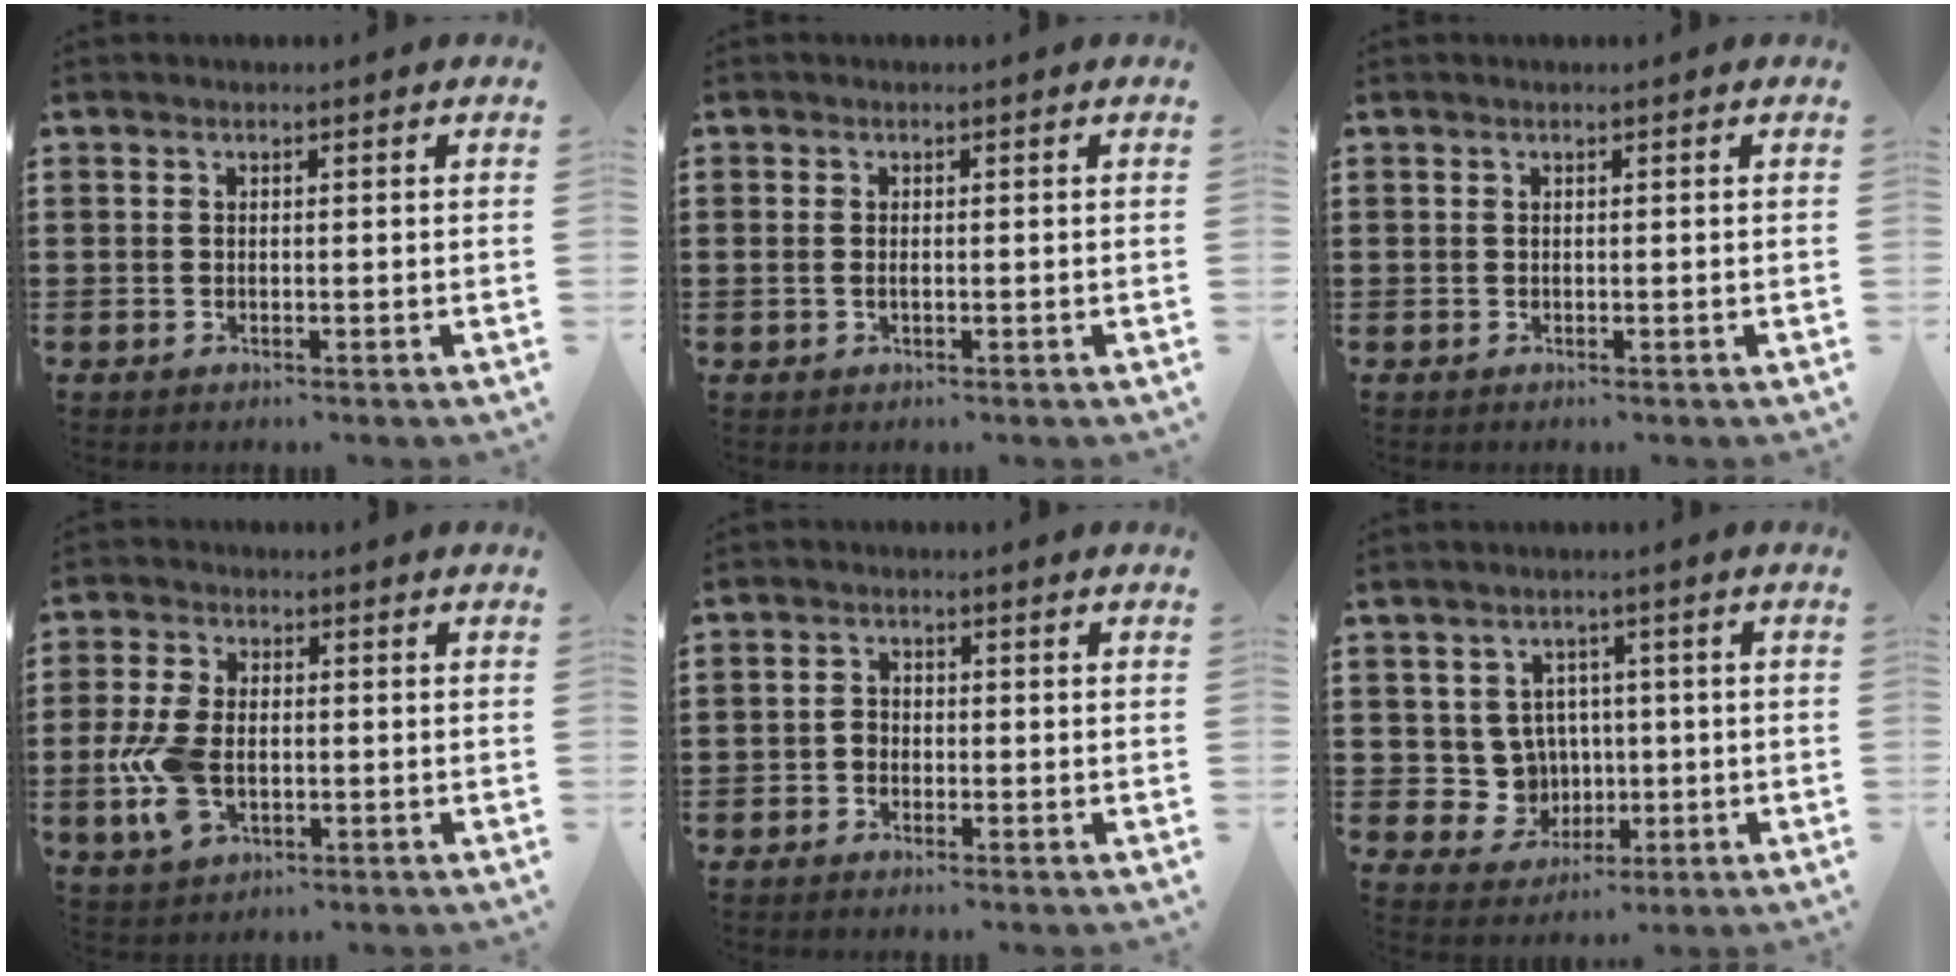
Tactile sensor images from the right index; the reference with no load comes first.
{"total": 0.9, "force": [-0.3, 0.4, 0.8], "torque": [-0.018, -0.002, -0.005]}
{"total": 0.0}
{"total": 7.6, "force": [-1.4, 4.3, 6.1], "torque": [-0.154, -0.008, -0.031]}
{"total": 1.4, "force": [-0.9, 1.0, 0.5], "torque": [-0.014, 0.004, -0.019]}
{"total": 5.7, "force": [0.2, 5.5, 1.5], "torque": [-0.046, 0.007, 0.008]}